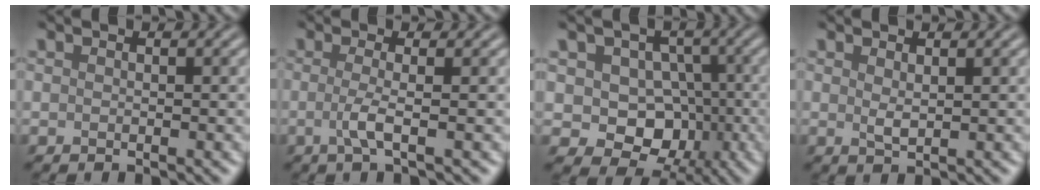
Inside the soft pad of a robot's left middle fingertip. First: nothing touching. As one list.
[{"total": 2.2, "force": [-0.5, 0.3, 2.2], "torque": [-0.049, -0.002, -0.013]}, {"total": 6.9, "force": [-0.2, 5.8, 3.7], "torque": [-0.029, 0.000, -0.022]}, {"total": 1.2, "force": [0.4, 0.5, 1.0], "torque": [-0.023, 0.000, 0.012]}]